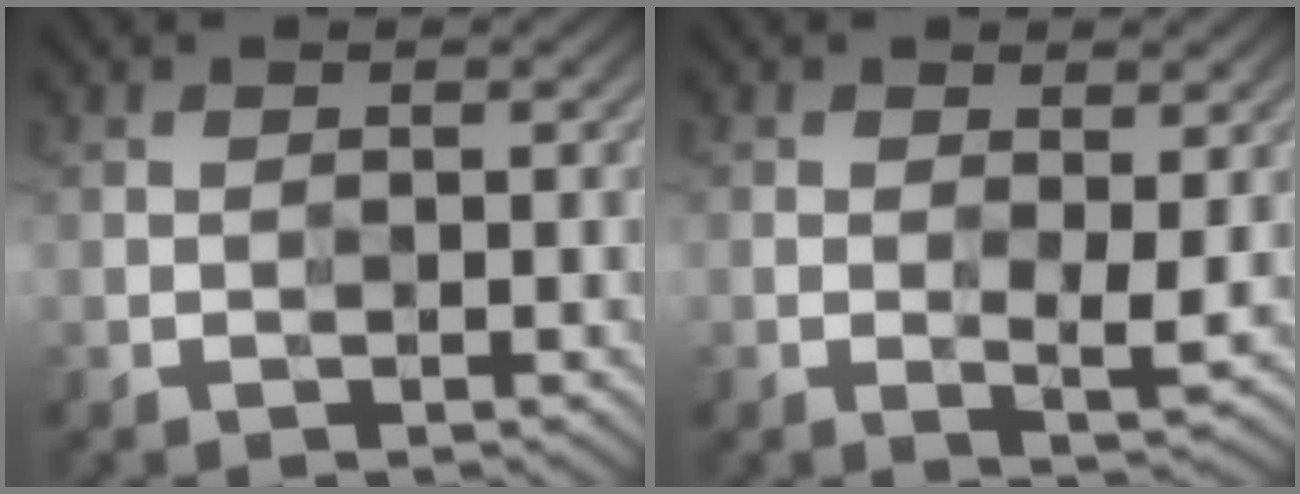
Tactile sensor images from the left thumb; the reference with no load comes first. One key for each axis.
{"total": 3.0, "fx": 0.3, "fy": 1.4, "fz": 2.7, "tx": -0.047, "ty": -0.001, "tz": 0.007}